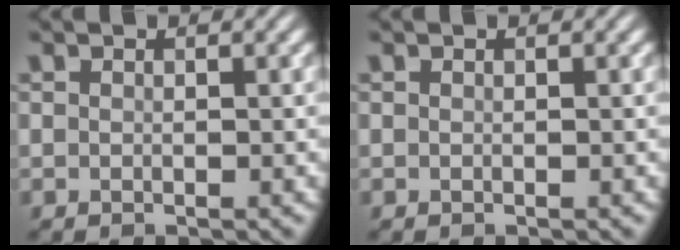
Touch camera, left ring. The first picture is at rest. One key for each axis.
{"total": 0.0}